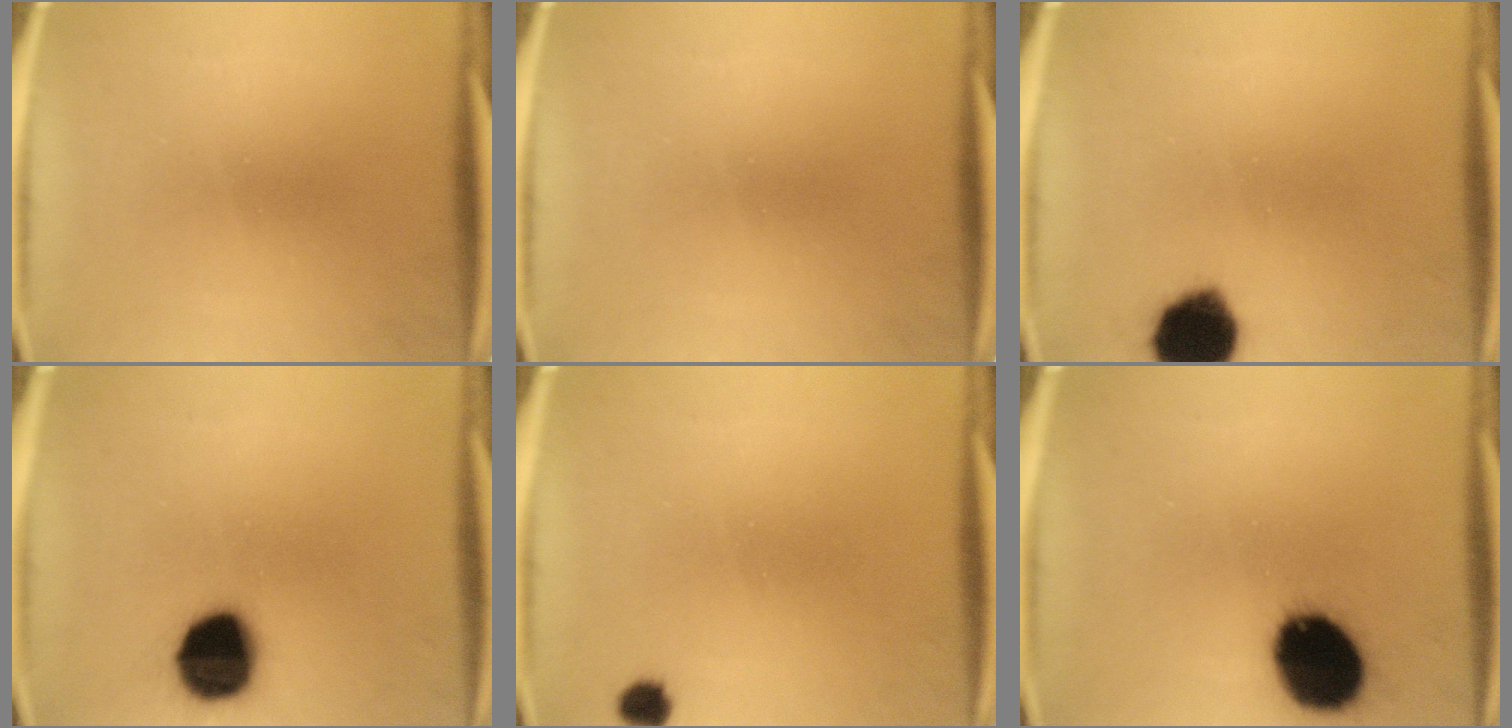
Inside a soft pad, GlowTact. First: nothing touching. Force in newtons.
{"total": 0.0}
{"total": 13.1}
{"total": 15.2}
{"total": 2.3}
{"total": 19.6}